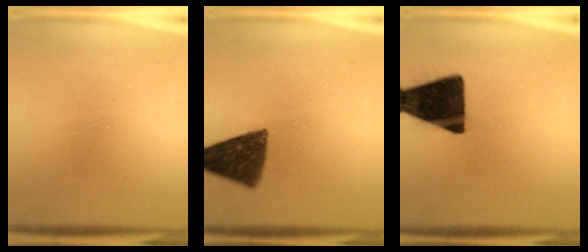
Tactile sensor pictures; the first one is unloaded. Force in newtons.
{"total": 11.3}
{"total": 16.5}